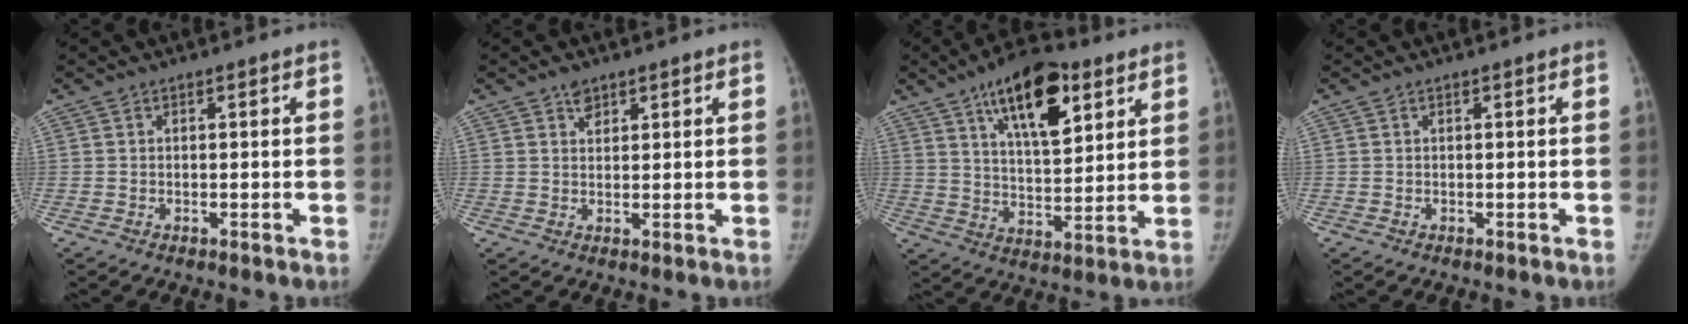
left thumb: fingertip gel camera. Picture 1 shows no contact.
{"total": 2.2, "force": [1.6, 1.4, 0.7], "torque": [0.001, -0.009, 0.028]}
{"total": 16.9, "force": [8.8, 7.2, 12.5], "torque": [-0.161, -0.033, 0.142]}
{"total": 0.0}